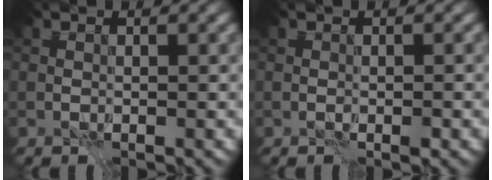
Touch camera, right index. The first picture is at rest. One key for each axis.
{"total": 0.7, "fx": -0.4, "fy": 0.2, "fz": 0.5, "tx": -0.008, "ty": -0.004, "tz": -0.006}